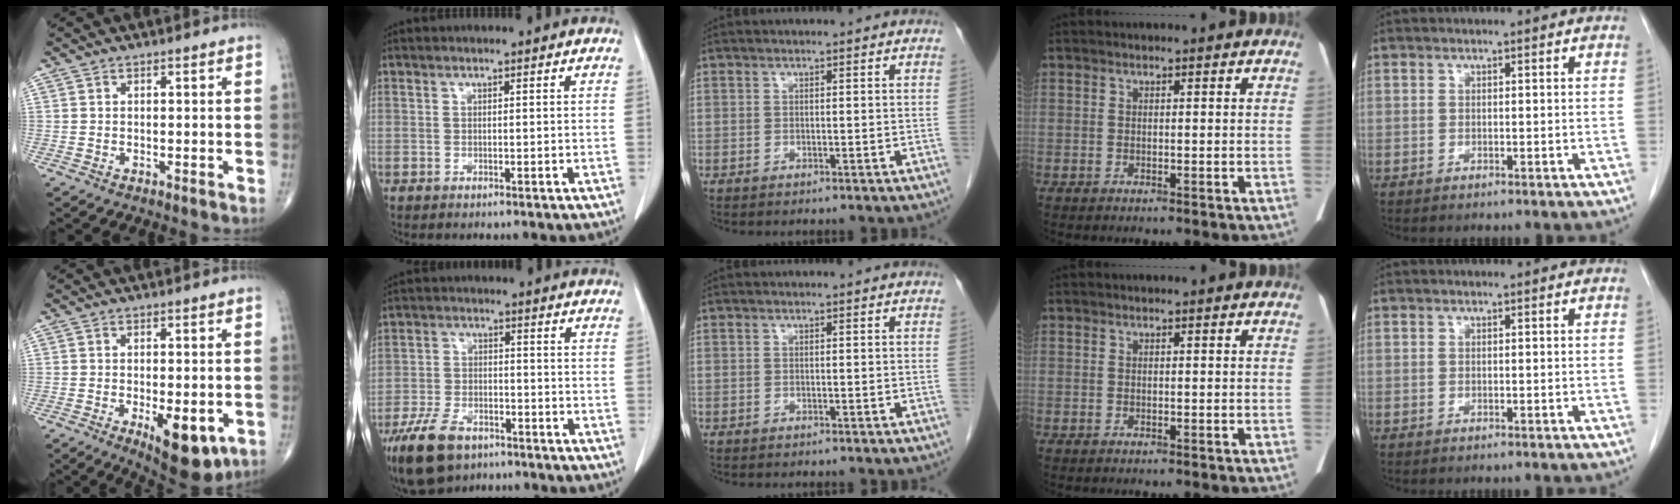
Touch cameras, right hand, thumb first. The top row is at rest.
{"thumb": {"total": 10.7, "force": [-3.6, 4.4, 9.1], "torque": [-0.114, -0.012, -0.042]}, "index": {"total": 10.1, "force": [-6.6, 5.3, 5.5], "torque": [-0.110, -0.008, -0.111]}}